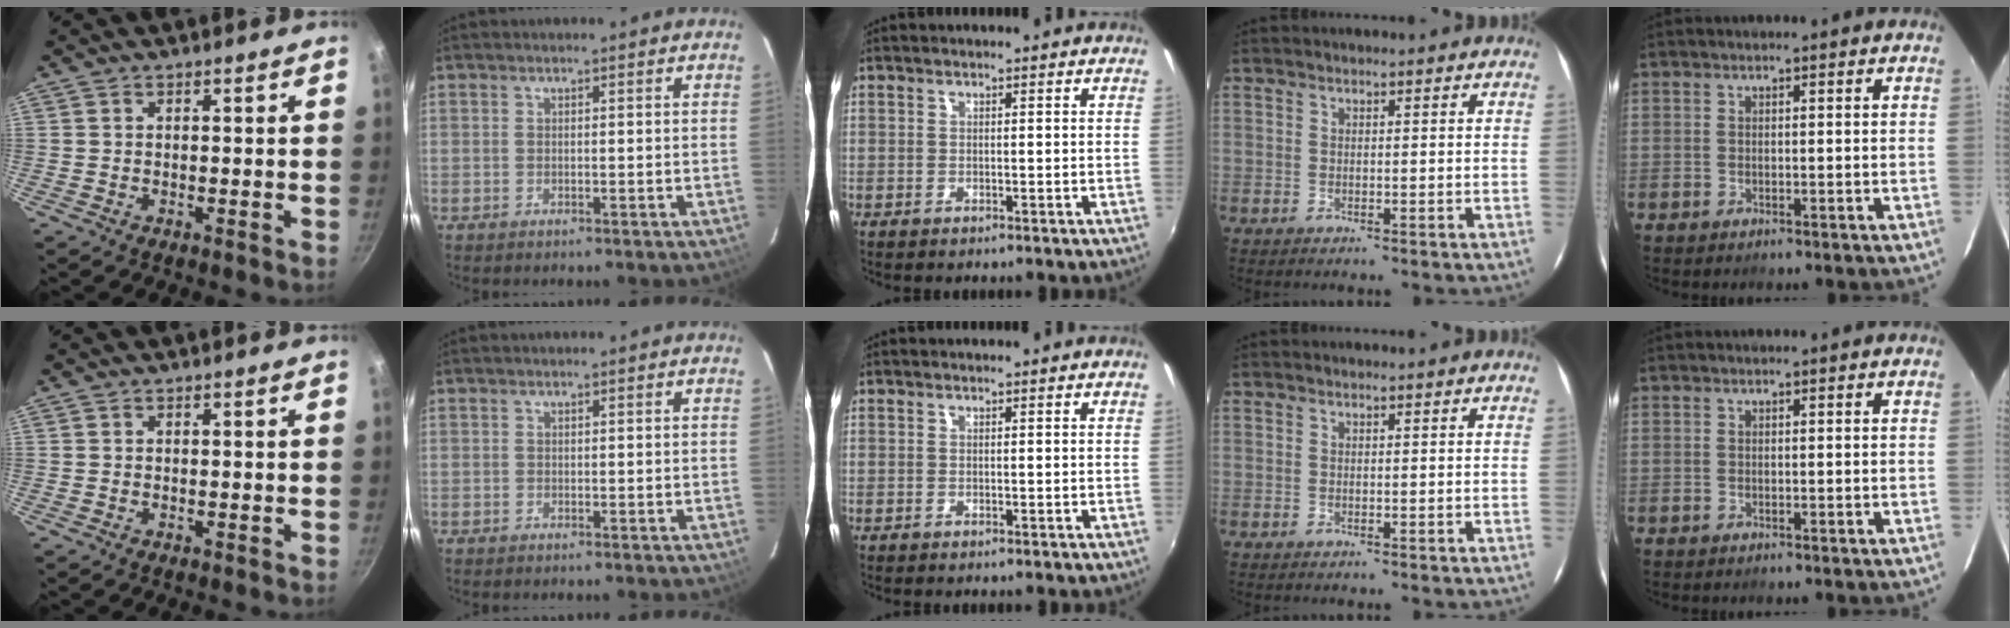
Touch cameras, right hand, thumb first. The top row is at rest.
{}